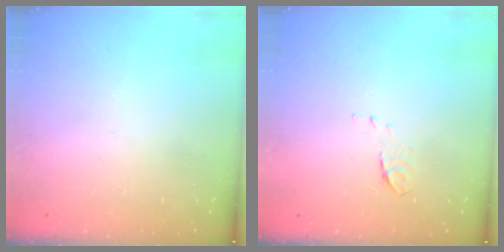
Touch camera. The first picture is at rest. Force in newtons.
{"total": 5.8, "press": 5.8, "slide": 0.7}